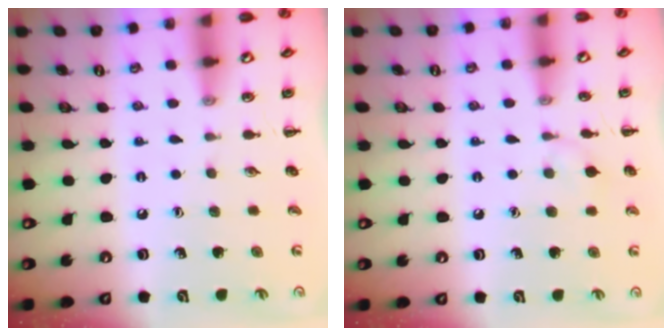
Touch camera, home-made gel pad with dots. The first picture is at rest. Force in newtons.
{"total": 5.2, "press": 4.8, "slide": 1.9}